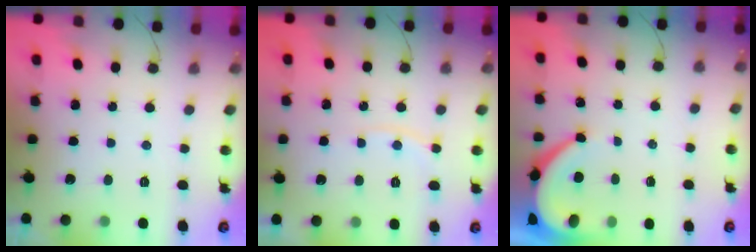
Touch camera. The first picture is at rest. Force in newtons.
{"total": 4.6, "press": 4.6, "slide": 0.4}
{"total": 5.8, "press": 5.7, "slide": 0.8}